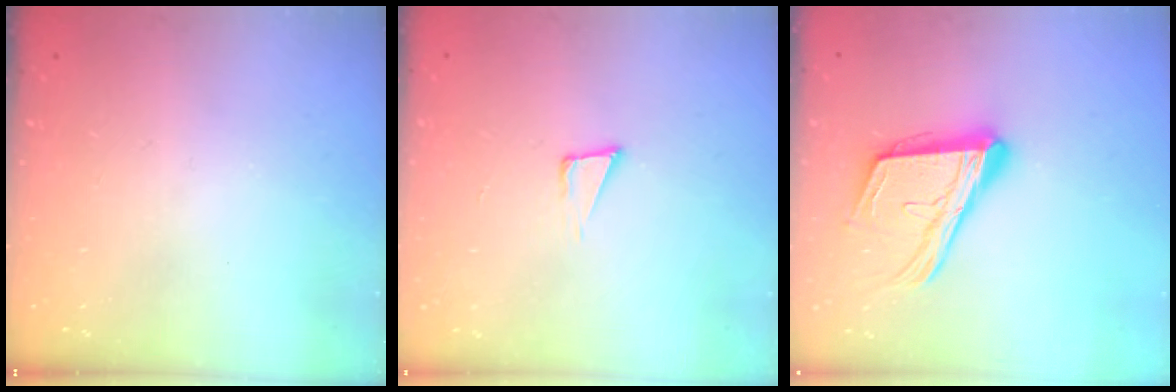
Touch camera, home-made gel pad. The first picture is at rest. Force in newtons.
{"total": 3.9, "press": 2.6, "slide": 2.9}
{"total": 17.9, "press": 17.3, "slide": 4.5}